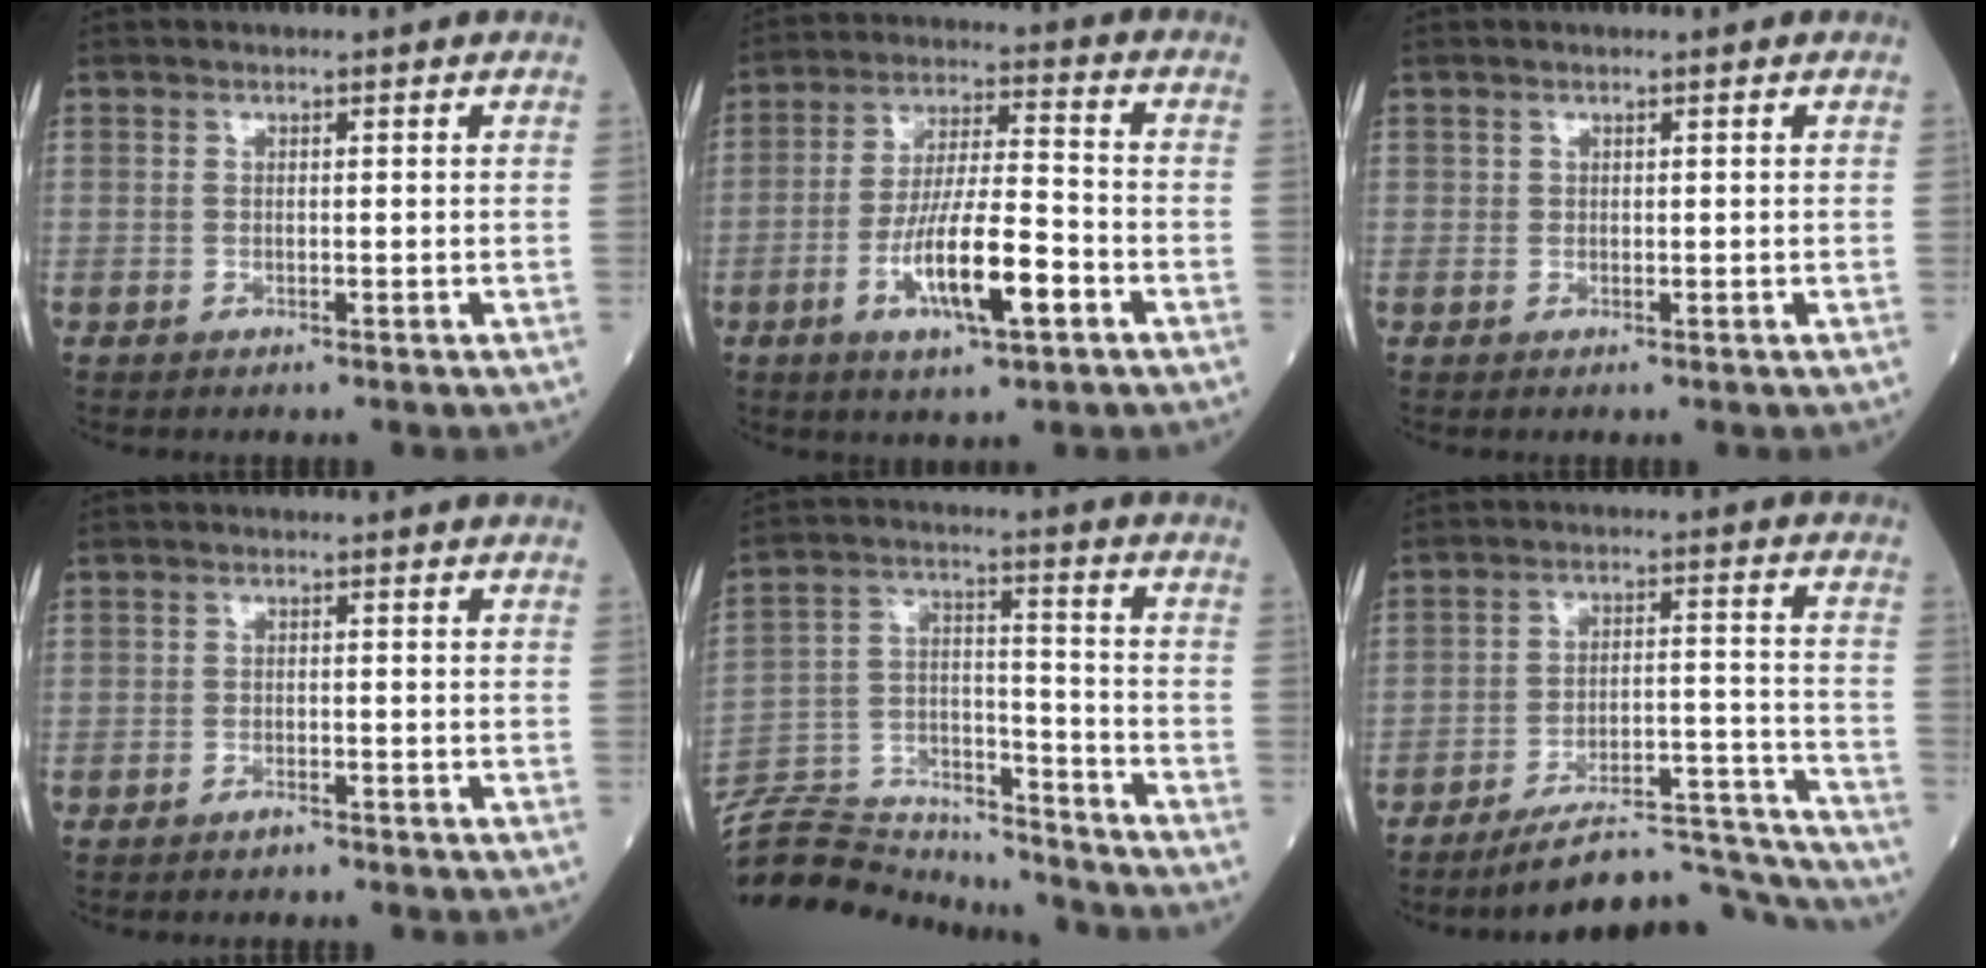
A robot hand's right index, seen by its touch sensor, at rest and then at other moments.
{"total": 11.9, "force": [-4.5, 2.0, 10.8], "torque": [-0.201, -0.005, -0.078]}
{"total": 0.0}
{"total": 0.8, "force": [-0.8, 0.1, 0.2], "torque": [-0.006, 0.000, -0.012]}
{"total": 18.5, "force": [-17.8, 3.5, 3.5], "torque": [-0.087, 0.027, -0.292]}
{"total": 16.3, "force": [-15.8, 1.0, 4.1], "torque": [-0.038, 0.040, -0.231]}